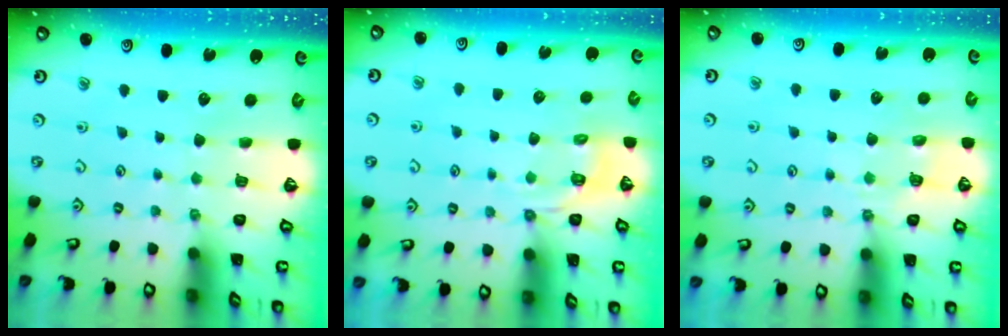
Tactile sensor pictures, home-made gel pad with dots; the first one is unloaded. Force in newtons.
{"total": 3.8, "press": 3.5, "slide": 1.5}
{"total": 5.9, "press": 5.8, "slide": 0.7}